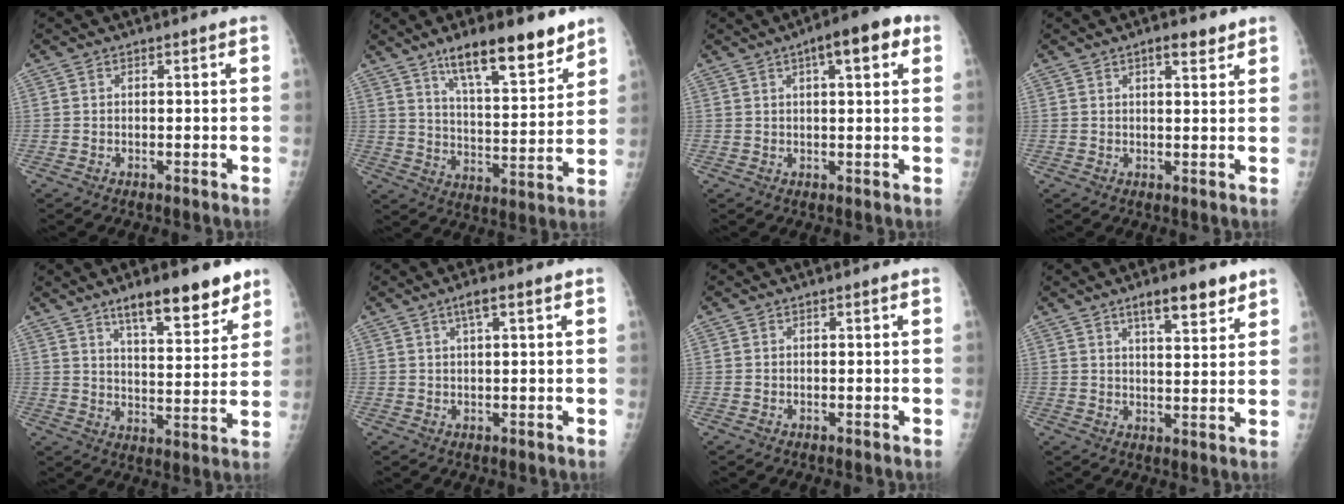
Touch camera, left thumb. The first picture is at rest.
{"total": 15.8, "force": [11.0, 4.3, 10.6], "torque": [-0.136, -0.065, 0.183]}
{"total": 8.9, "force": [3.9, 2.9, 7.5], "torque": [-0.089, 0.010, 0.046]}
{"total": 3.8, "force": [2.5, 1.3, 2.5], "torque": [-0.028, -0.012, 0.035]}
{"total": 13.6, "force": [9.4, 4.3, 9.0], "torque": [-0.096, -0.053, 0.144]}
{"total": 3.0, "force": [1.4, 0.6, 2.5], "torque": [-0.046, 0.002, 0.026]}
{"total": 0.0}
{"total": 6.4, "force": [4.2, 2.0, 4.3], "torque": [-0.047, -0.023, 0.060]}